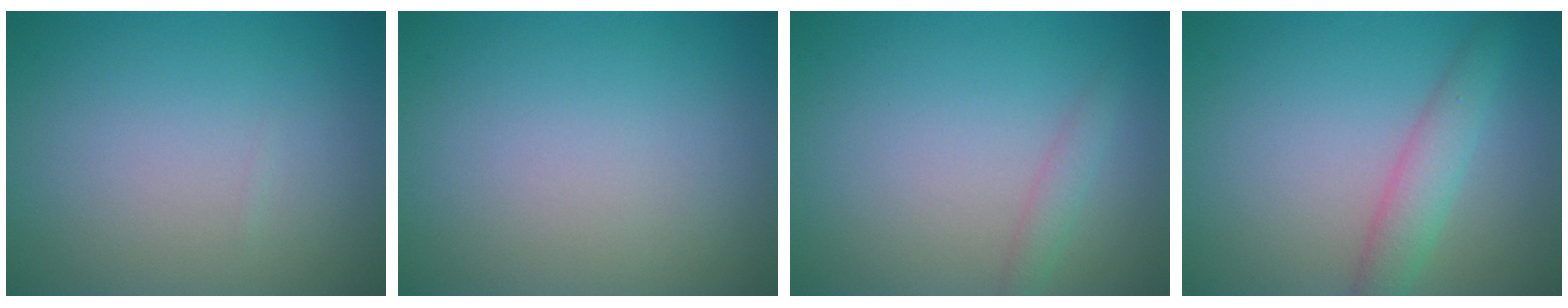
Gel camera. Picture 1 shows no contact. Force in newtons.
{"total": 0.0}
{"total": 1.3, "press": 1.3, "slide": 0.1}
{"total": 2.8, "press": 2.8, "slide": 0.0}